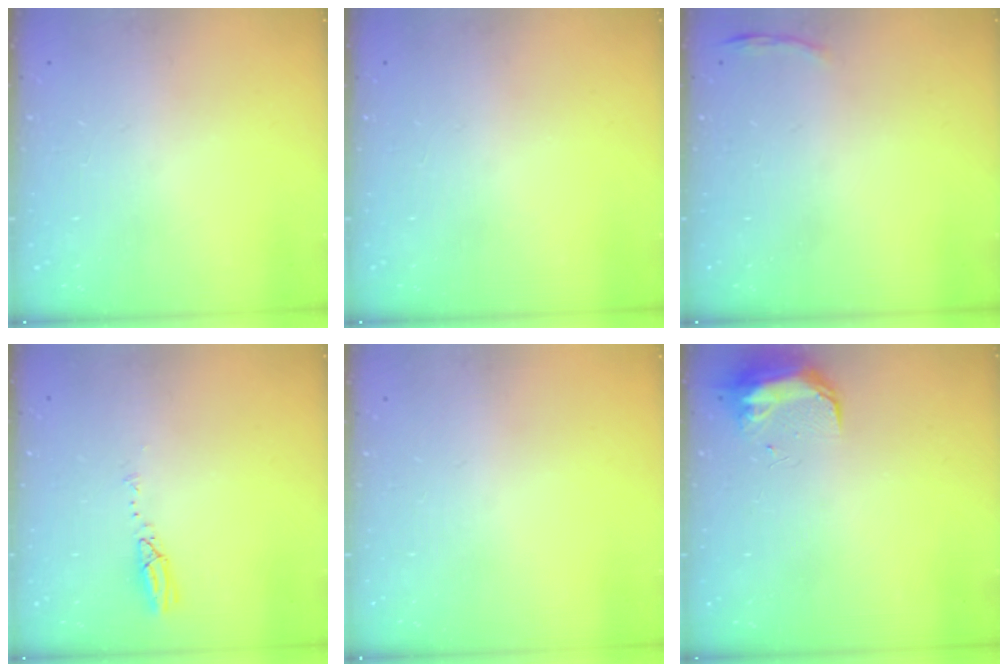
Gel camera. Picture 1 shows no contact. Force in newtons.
{"total": 0.0}
{"total": 3.4, "press": 3.3, "slide": 0.9}
{"total": 3.6, "press": 3.6, "slide": 0.2}
{"total": 0.0}
{"total": 8.7, "press": 8.7, "slide": 0.6}